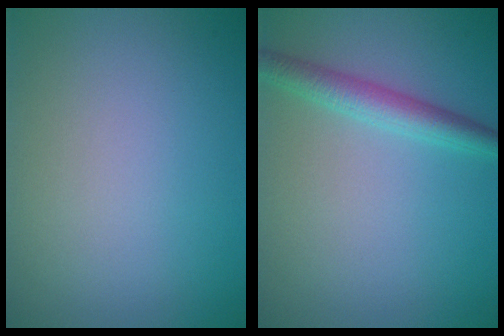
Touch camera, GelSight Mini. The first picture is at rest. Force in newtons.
{"total": 2.8, "press": 2.8, "slide": 0.0}